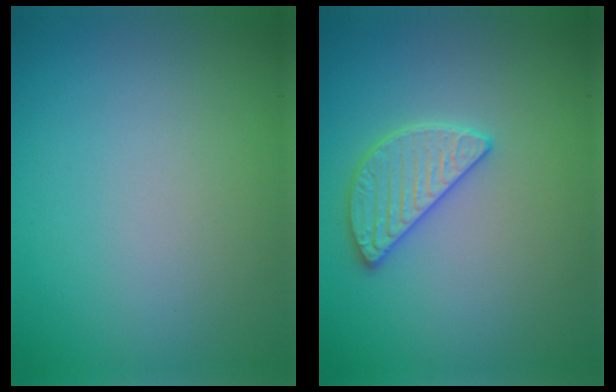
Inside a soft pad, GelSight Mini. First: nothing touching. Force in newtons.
{"total": 2.8, "press": 2.8, "slide": 0.1}